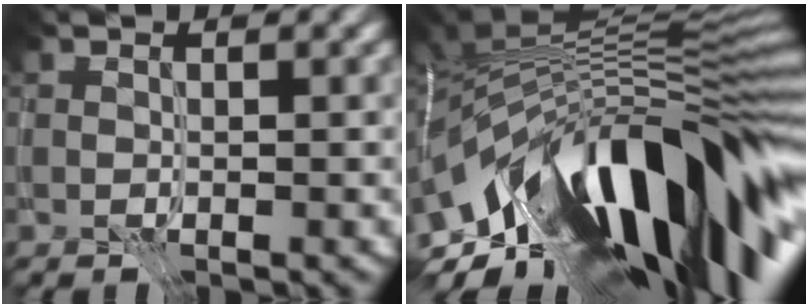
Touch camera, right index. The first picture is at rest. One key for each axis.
{"total": 17.7, "fx": -5.3, "fy": 7.4, "fz": 15.2, "tx": -0.243, "ty": 0.002, "tz": -0.087}